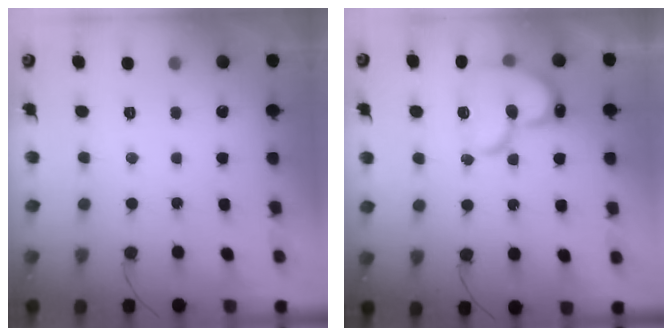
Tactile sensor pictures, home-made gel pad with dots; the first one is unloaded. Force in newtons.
{"total": 17.3, "press": 17.2, "slide": 1.7}